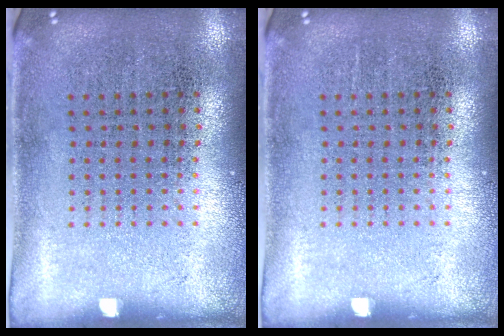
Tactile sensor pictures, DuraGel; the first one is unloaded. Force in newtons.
{"total": 0.0}